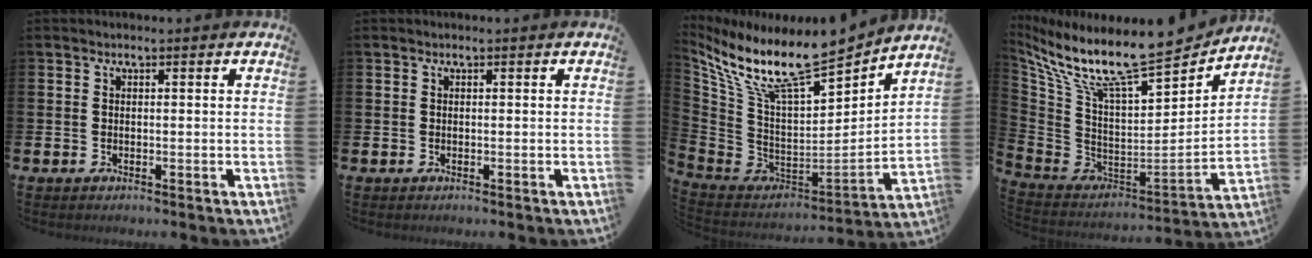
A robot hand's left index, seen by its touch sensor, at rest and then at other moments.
{"total": 0.0}
{"total": 12.4, "force": [10.4, 2.4, 6.3], "torque": [-0.158, -0.080, 0.180]}
{"total": 12.6, "force": [10.4, 2.5, 6.7], "torque": [-0.155, -0.079, 0.173]}